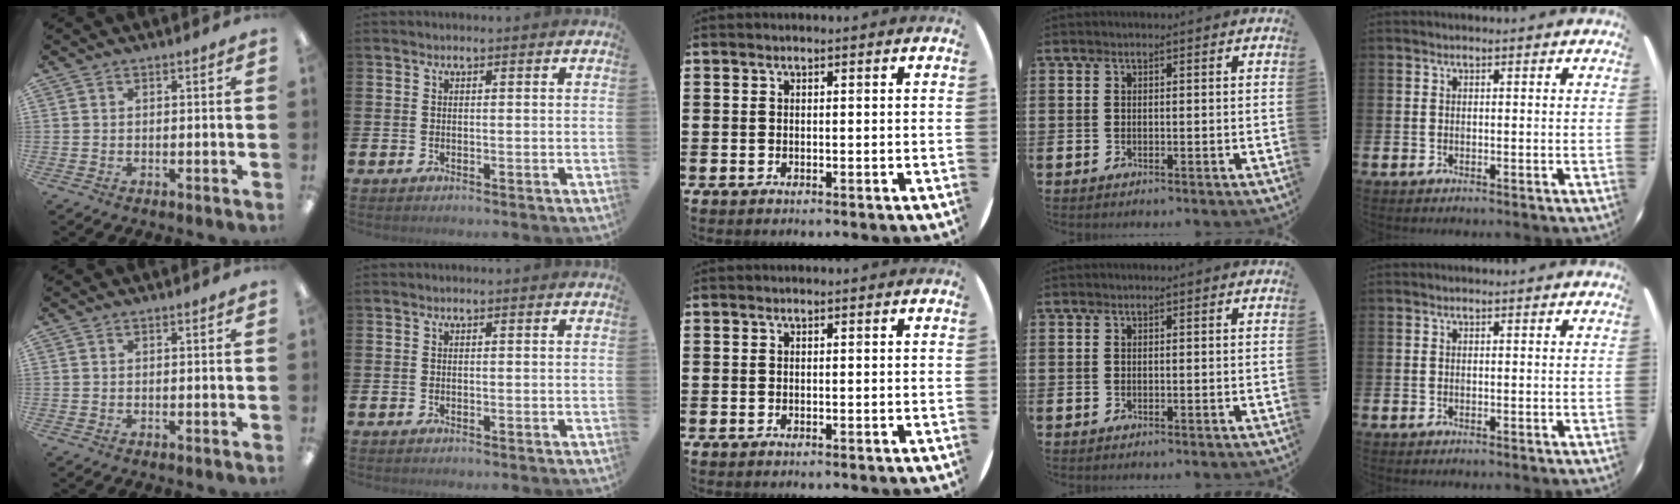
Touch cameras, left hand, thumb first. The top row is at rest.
{}